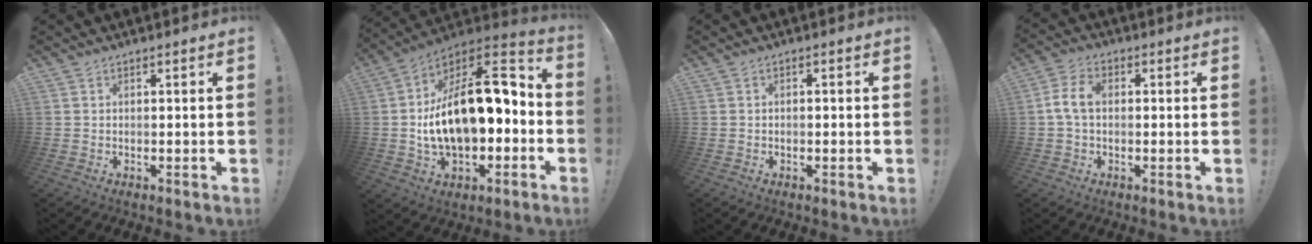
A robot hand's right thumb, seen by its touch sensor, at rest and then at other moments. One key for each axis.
{"total": 21.7, "fx": 1.0, "fy": 12.2, "fz": 17.9, "tx": -0.265, "ty": -0.007, "tz": 0.032}
{"total": 0.9, "fx": -0.7, "fy": 0.3, "fz": 0.4, "tx": -0.008, "ty": 0.003, "tz": -0.012}
{"total": 7.3, "fx": 0.2, "fy": 4.7, "fz": 5.5, "tx": -0.106, "ty": 0.013, "tz": 0.005}